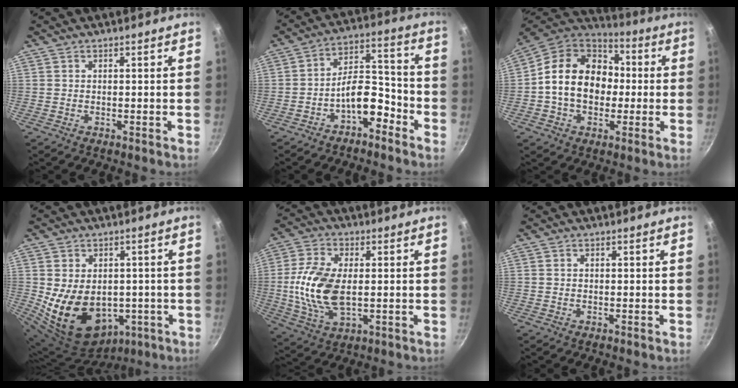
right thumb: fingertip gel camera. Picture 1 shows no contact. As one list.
[{"total": 9.2, "force": [-5.1, 4.5, 6.2], "torque": [-0.074, 0.070, -0.081]}, {"total": 18.9, "force": [0.2, 14.5, 12.1], "torque": [-0.178, 0.038, -0.007]}, {"total": 16.1, "force": [-2.0, 11.9, 10.6], "torque": [-0.167, -0.002, 0.000]}, {"total": 14.0, "force": [0.0, 7.8, 11.6], "torque": [-0.231, 0.003, 0.000]}, {"total": 0.6, "force": [0.1, 0.5, 0.3], "torque": [-0.004, 0.004, 0.001]}]